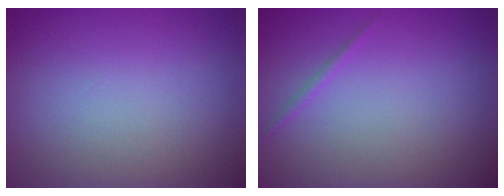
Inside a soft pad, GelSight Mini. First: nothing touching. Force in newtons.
{"total": 0.6, "press": 0.6, "slide": 0.0}